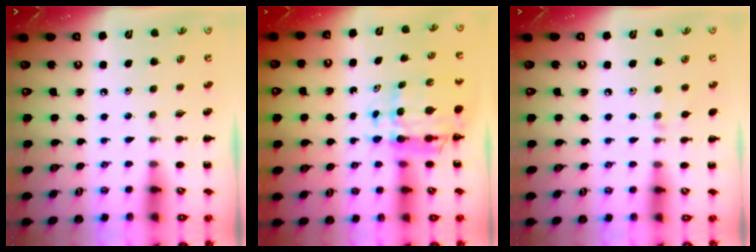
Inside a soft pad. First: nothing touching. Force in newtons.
{"total": 8.2, "press": 7.7, "slide": 2.9}
{"total": 5.1, "press": 4.8, "slide": 1.7}